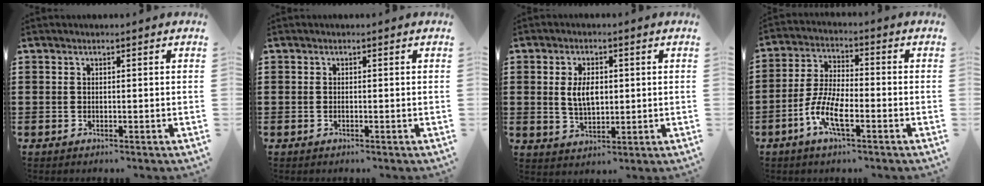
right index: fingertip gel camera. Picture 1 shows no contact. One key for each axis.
{"total": 0.0}
{"total": 4.9, "fx": 0.5, "fy": 2.7, "fz": 4.1, "tx": -0.084, "ty": 0.004, "tz": 0.003}
{"total": 7.4, "fx": -3.4, "fy": 2.3, "fz": 6.2, "tx": -0.155, "ty": -0.015, "tz": -0.073}